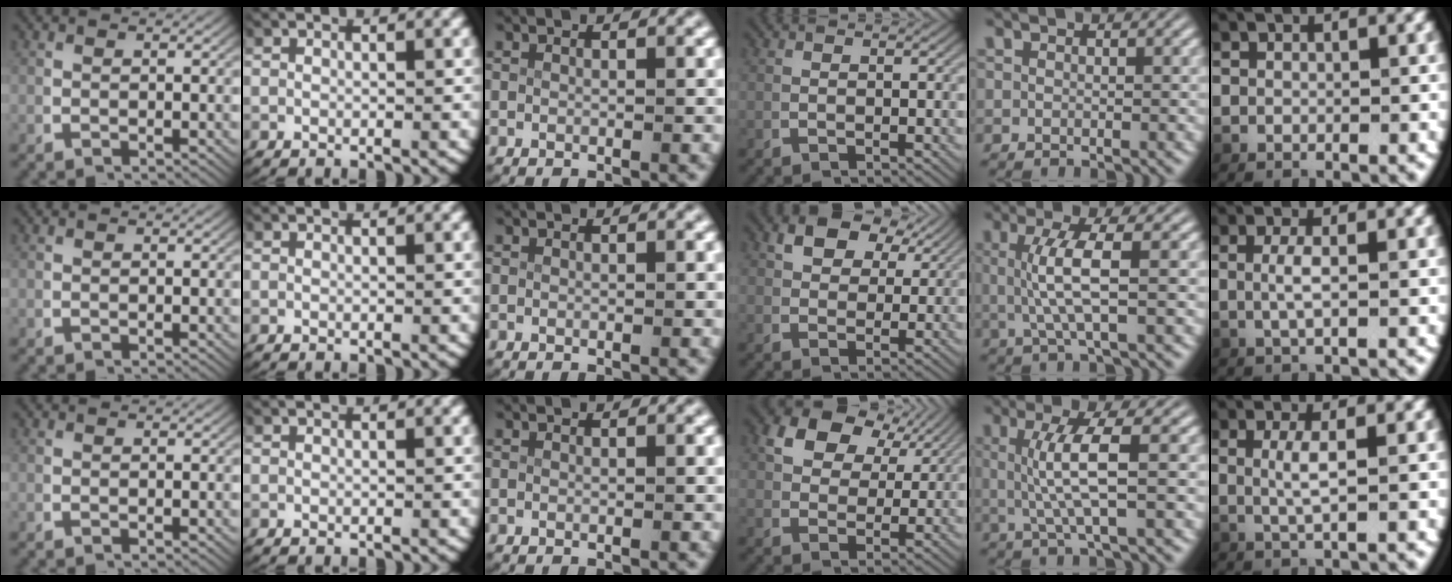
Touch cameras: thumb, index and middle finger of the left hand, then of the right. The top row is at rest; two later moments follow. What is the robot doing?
{"motion": "lift_and_place", "object": "card"}